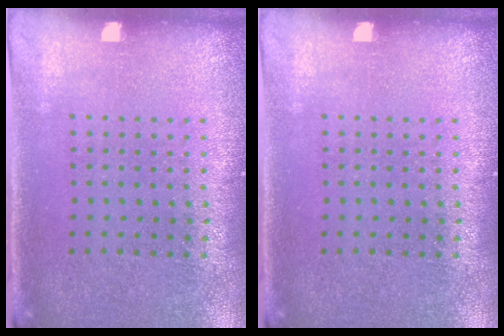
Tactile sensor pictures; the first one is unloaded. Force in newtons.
{"total": 0.0}